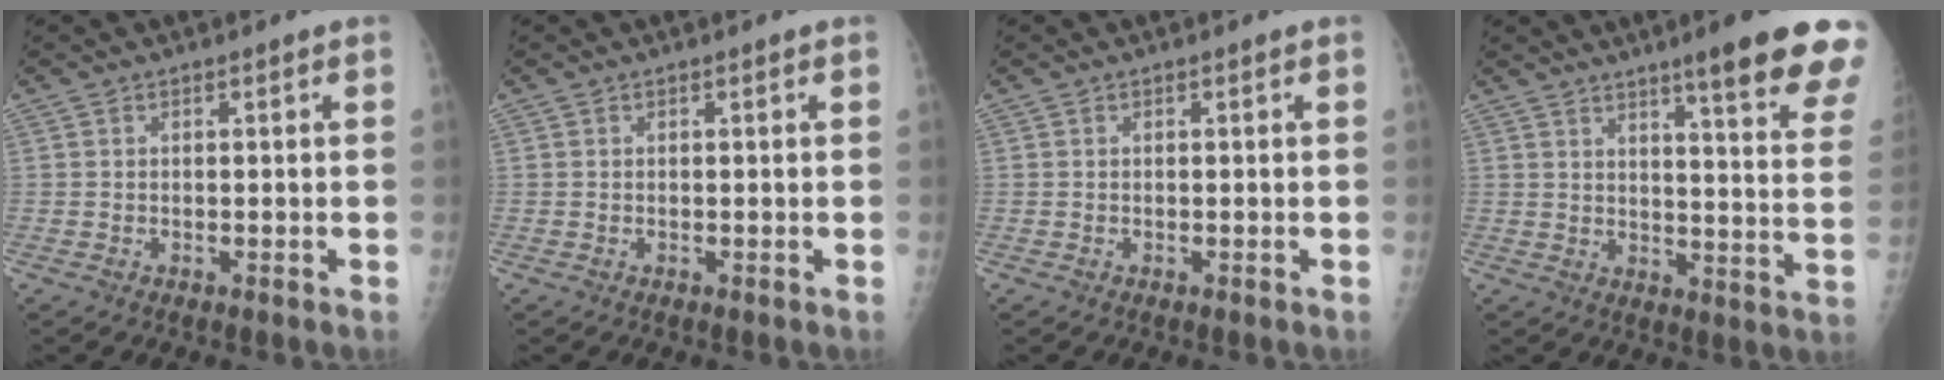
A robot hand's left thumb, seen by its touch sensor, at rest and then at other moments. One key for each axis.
{"total": 0.0}
{"total": 0.0}
{"total": 17.8, "fx": 12.3, "fy": 1.7, "fz": 12.7, "tx": -0.138, "ty": -0.059, "tz": 0.152}